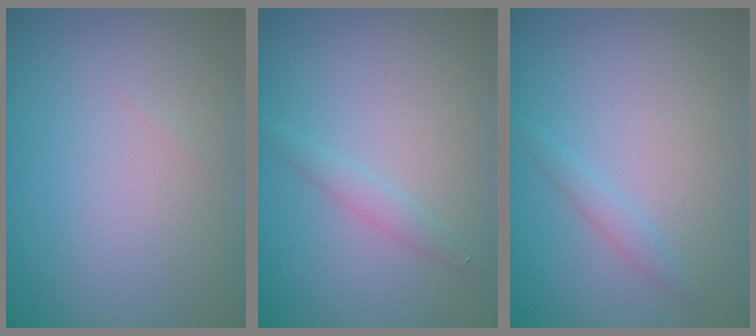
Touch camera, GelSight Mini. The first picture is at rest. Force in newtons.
{"total": 1.5, "press": 1.5, "slide": 0.1}
{"total": 1.0, "press": 1.0, "slide": 0.1}